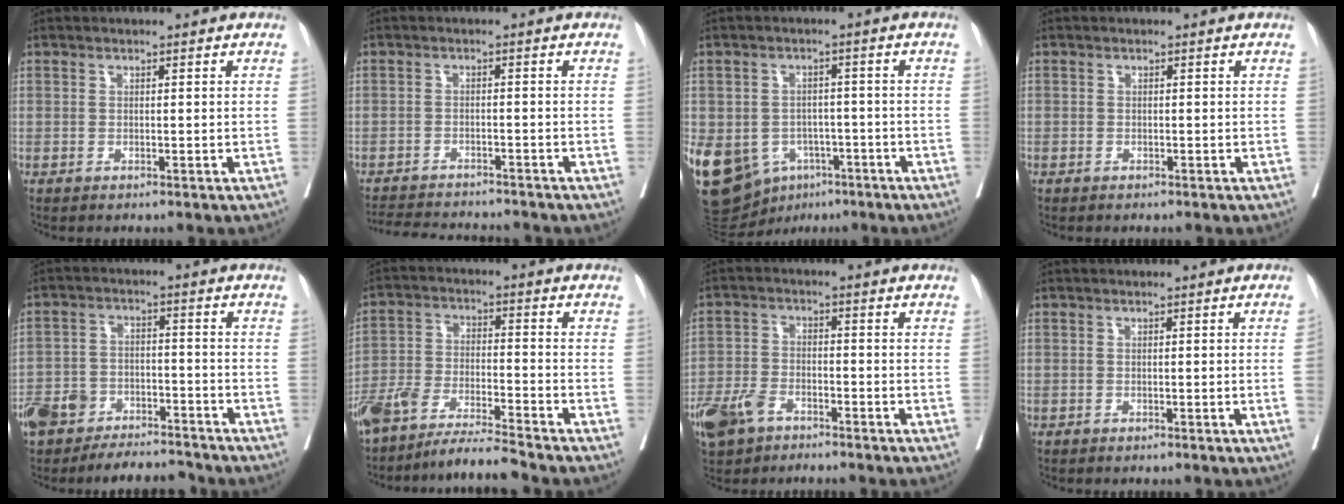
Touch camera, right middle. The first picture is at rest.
{"total": 9.4, "force": [-9.0, 1.2, 2.6], "torque": [-0.041, -0.003, -0.131]}
{"total": 20.0, "force": [-8.6, 15.4, 9.5], "torque": [-0.254, -0.001, -0.116]}
{"total": 0.8, "force": [-0.3, 0.7, -0.1], "torque": [-0.003, 0.008, -0.007]}
{"total": 11.5, "force": [-9.6, 4.8, 3.9], "torque": [-0.069, 0.021, -0.157]}
{"total": 9.4, "force": [-8.5, -0.7, 3.9], "torque": [-0.069, -0.011, -0.158]}
{"total": 6.8, "force": [-4.6, 3.4, 3.7], "torque": [-0.084, -0.004, -0.087]}
{"total": 1.3, "force": [-0.3, -0.4, 1.2], "torque": [-0.013, 0.002, -0.006]}